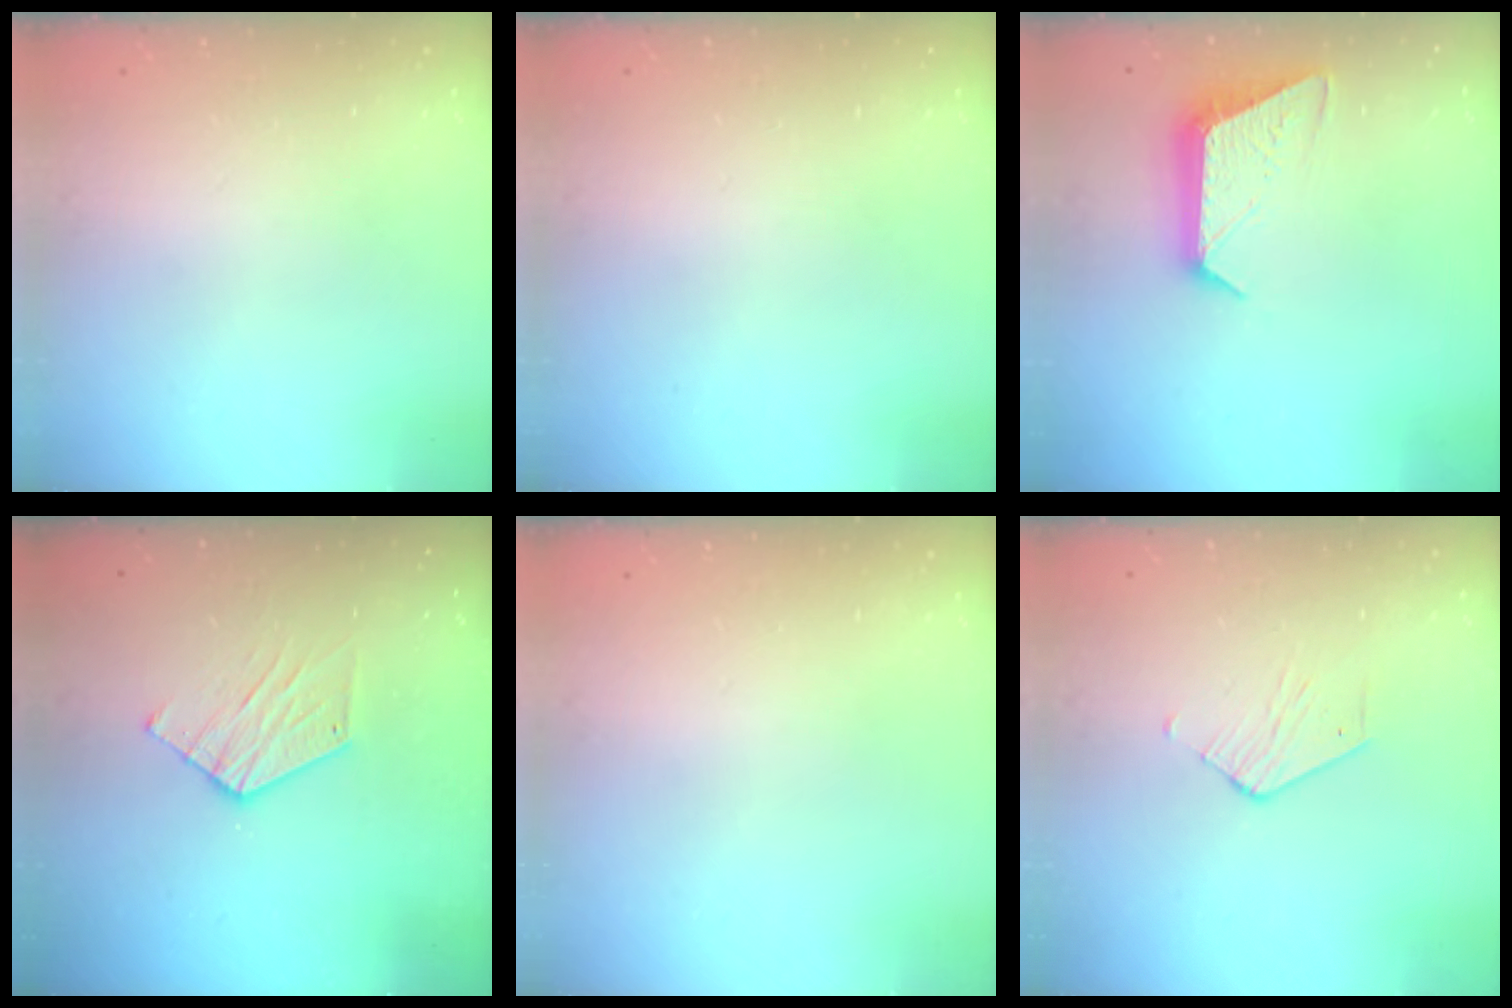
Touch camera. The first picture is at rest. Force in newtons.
{"total": 0.0}
{"total": 10.3, "press": 10.3, "slide": 0.4}
{"total": 8.3, "press": 8.3, "slide": 0.1}
{"total": 0.0}
{"total": 2.5, "press": 2.5, "slide": 0.2}